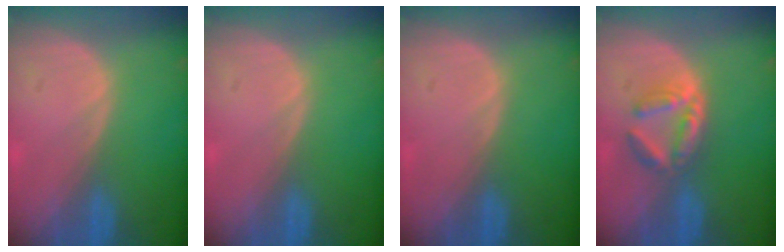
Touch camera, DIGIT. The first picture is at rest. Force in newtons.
{"total": 0.0}
{"total": 0.0}
{"total": 5.0, "press": 5.0, "slide": 0.8}